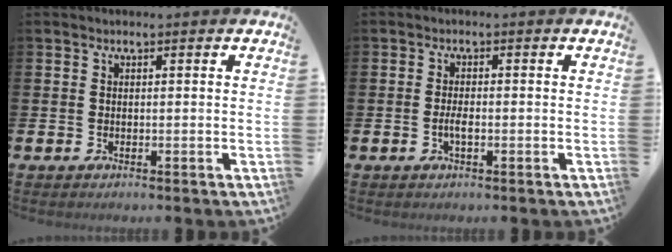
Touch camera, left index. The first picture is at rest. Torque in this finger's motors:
{"motor_torque": [0.48, 0.13, 0.04, 0.06]}